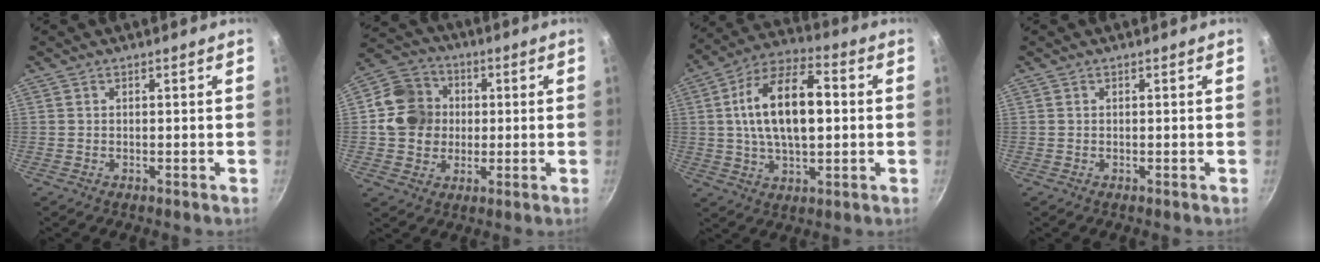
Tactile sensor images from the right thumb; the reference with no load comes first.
{"total": 12.0, "force": [0.4, 10.7, 5.3], "torque": [-0.076, 0.016, 0.001]}
{"total": 17.5, "force": [1.8, 8.8, 15.0], "torque": [-0.261, 0.021, 0.026]}
{"total": 0.0}